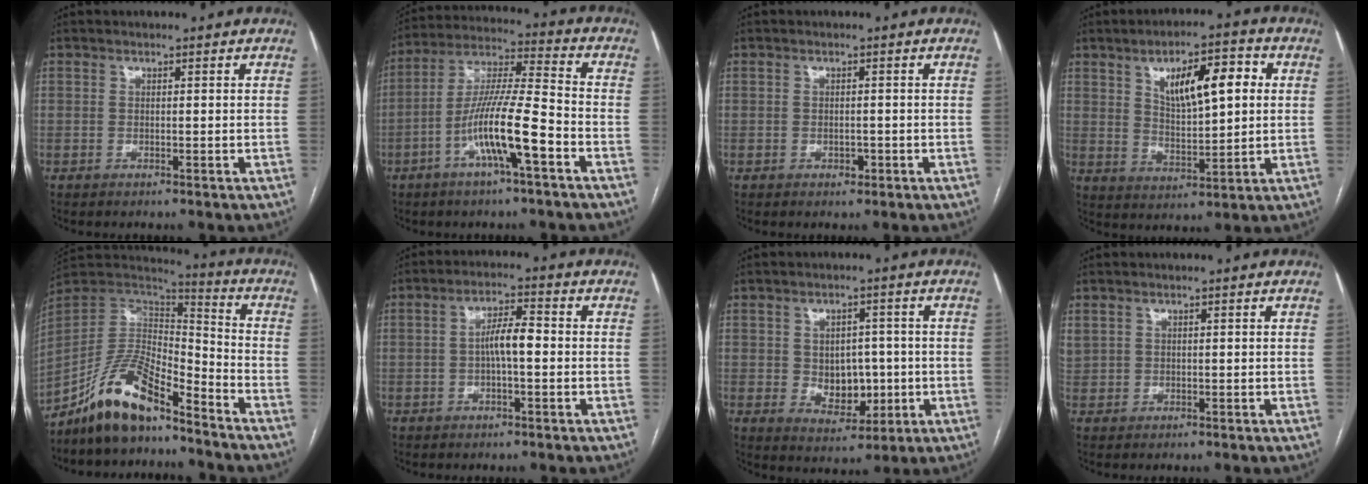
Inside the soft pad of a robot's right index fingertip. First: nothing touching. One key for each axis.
{"total": 12.6, "fx": -5.1, "fy": 0.7, "fz": 11.5, "tx": -0.222, "ty": 0.007, "tz": -0.095}
{"total": 1.3, "fx": -0.5, "fy": 0.9, "fz": 0.8, "tx": -0.012, "ty": 0.001, "tz": -0.005}
{"total": 11.0, "fx": 3.5, "fy": 3.6, "fz": 9.8, "tx": -0.155, "ty": 0.016, "tz": 0.063}
{"total": 13.3, "fx": -10.2, "fy": 3.4, "fz": 7.7, "tx": -0.149, "ty": 0.027, "tz": -0.187}
{"total": 4.9, "fx": -0.4, "fy": 1.1, "fz": 4.7, "tx": -0.087, "ty": 0.016, "tz": -0.008}
{"total": 6.8, "fx": -0.3, "fy": 4.8, "fz": 4.9, "tx": -0.066, "ty": 0.005, "tz": 0.008}
{"total": 2.1, "fx": 1.1, "fy": 1.7, "fz": 0.7, "tx": -0.027, "ty": 0.018, "tz": 0.030}